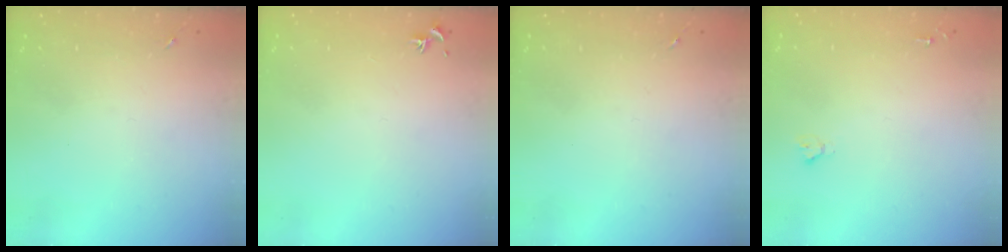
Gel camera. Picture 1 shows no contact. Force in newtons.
{"total": 0.8, "press": 0.7, "slide": 0.3}
{"total": 0.0}
{"total": 1.9, "press": 1.9, "slide": 0.2}